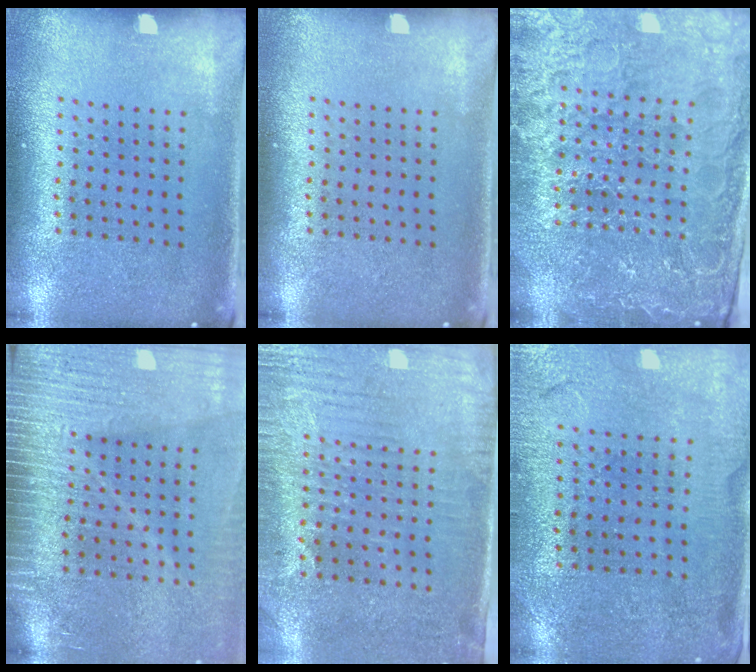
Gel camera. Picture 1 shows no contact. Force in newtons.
{"total": 0.0}
{"total": 4.9, "press": 4.5, "slide": 1.8}
{"total": 4.0, "press": 3.5, "slide": 2.0}
{"total": 3.0, "press": 2.6, "slide": 1.6}
{"total": 0.7, "press": 0.7, "slide": 0.1}